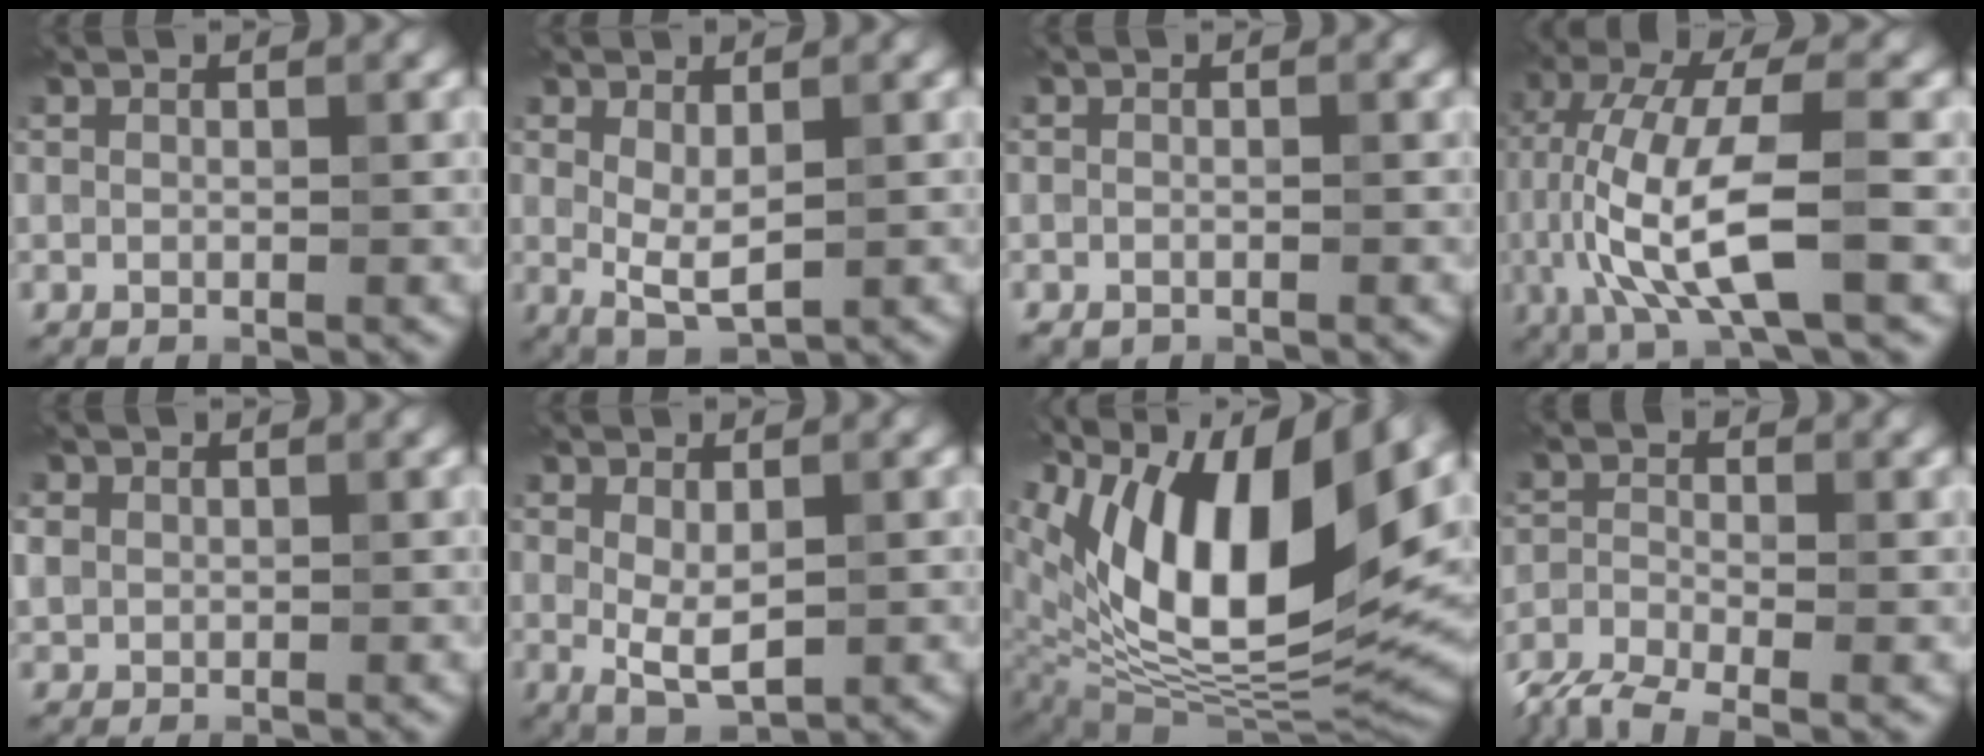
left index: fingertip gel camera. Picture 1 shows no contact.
{"total": 3.0, "force": [0.4, 1.2, 2.7], "torque": [-0.053, -0.006, 0.013]}
{"total": 0.9, "force": [-0.6, 0.4, 0.4], "torque": [-0.008, -0.003, -0.011]}
{"total": 10.0, "force": [-1.6, 3.2, 9.4], "torque": [-0.194, 0.007, -0.031]}
{"total": 1.4, "force": [0.5, 1.3, 0.4], "torque": [-0.007, 0.000, 0.010]}
{"total": 3.5, "force": [0.1, 1.6, 3.1], "torque": [-0.059, -0.005, 0.006]}
{"total": 16.4, "force": [6.6, 7.0, 13.2], "torque": [-0.226, 0.013, 0.113]}
{"total": 5.5, "force": [-4.3, 1.7, 3.1], "torque": [-0.067, -0.018, -0.093]}